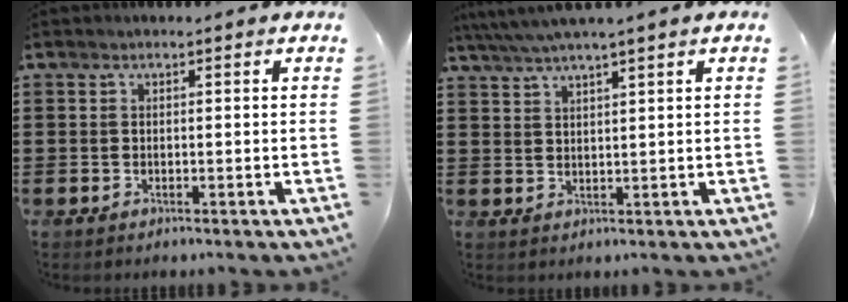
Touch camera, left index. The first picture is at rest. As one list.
[{"total": 3.1, "force": [2.4, -0.5, 1.9], "torque": [-0.040, -0.003, 0.043]}]